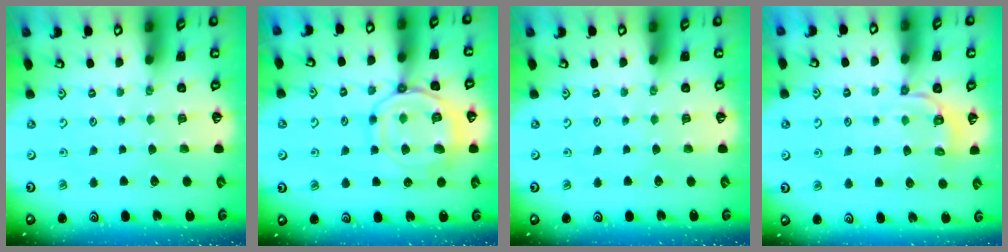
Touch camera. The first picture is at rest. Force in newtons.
{"total": 13.9, "press": 13.9, "slide": 1.4}
{"total": 0.0}
{"total": 4.2, "press": 3.9, "slide": 1.6}